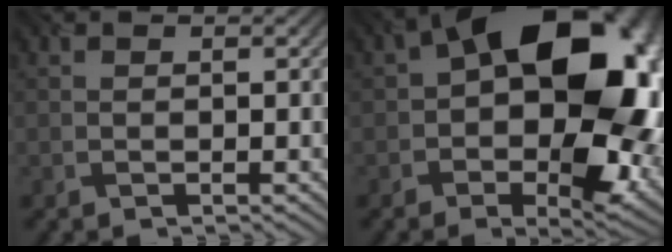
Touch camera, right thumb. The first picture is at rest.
{"total": 20.3, "force": [2.0, 12.7, 15.7], "torque": [-0.227, -0.012, 0.049]}